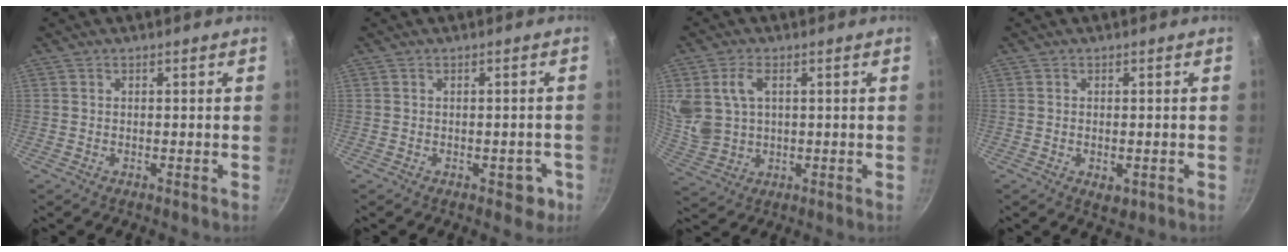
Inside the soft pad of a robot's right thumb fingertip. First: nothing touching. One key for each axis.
{"total": 3.8, "fx": -1.5, "fy": 2.3, "fz": 2.6, "tx": -0.002, "ty": 0.019, "tz": -0.011}
{"total": 9.3, "fx": 2.7, "fy": 6.4, "fz": 6.1, "tx": -0.111, "ty": -0.011, "tz": 0.064}
{"total": 3.1, "fx": -0.8, "fy": 1.9, "fz": 2.3, "tx": -0.033, "ty": -0.008, "tz": -0.009}